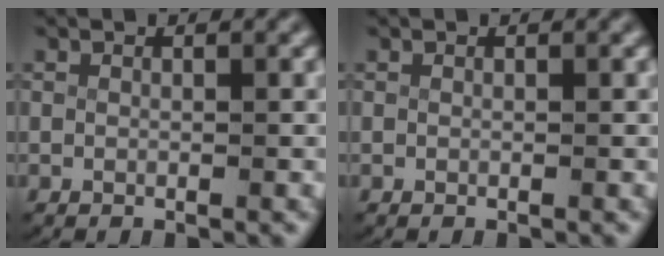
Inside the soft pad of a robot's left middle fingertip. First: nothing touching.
{"total": 0.0}